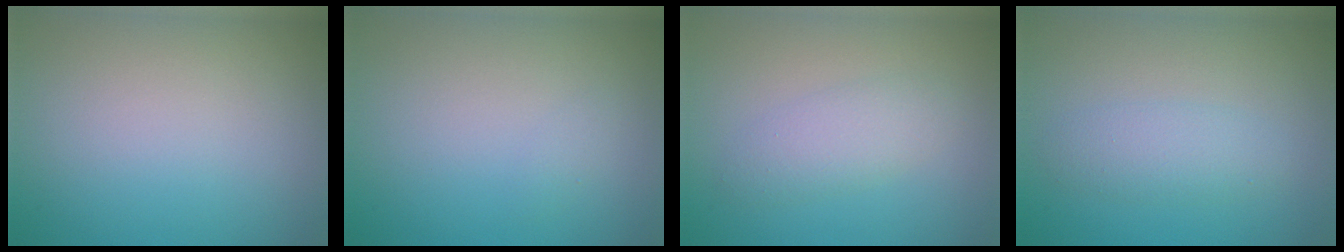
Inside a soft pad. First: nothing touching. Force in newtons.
{"total": 0.6, "press": 0.5, "slide": 0.1}
{"total": 2.5, "press": 2.5, "slide": 0.1}
{"total": 2.4, "press": 2.4, "slide": 0.0}